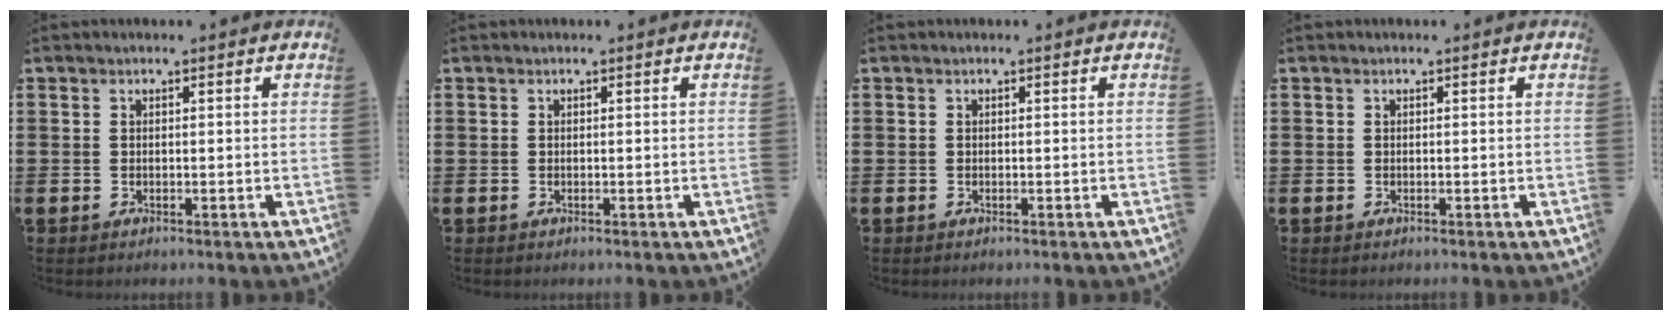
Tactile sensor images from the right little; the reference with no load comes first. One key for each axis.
{"total": 0.0}
{"total": 0.0}
{"total": 0.0}